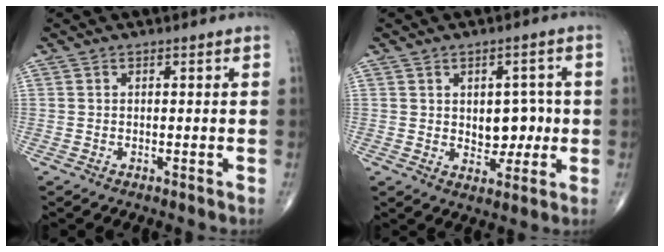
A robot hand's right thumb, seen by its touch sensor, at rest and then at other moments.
{"total": 6.9, "force": [0.2, 4.8, 4.9], "torque": [-0.029, -0.001, 0.009]}